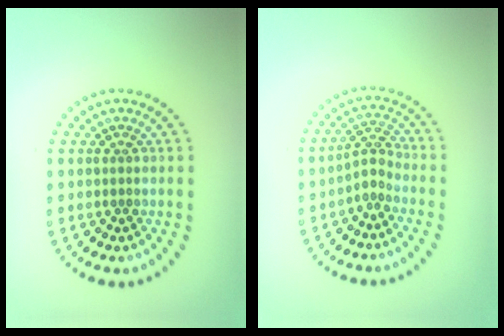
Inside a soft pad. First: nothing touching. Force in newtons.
{"total": 2.2, "press": 1.5, "slide": 1.6}